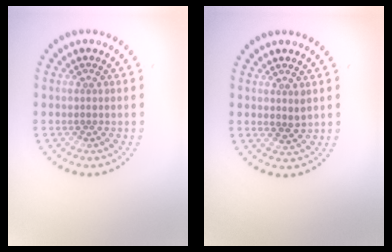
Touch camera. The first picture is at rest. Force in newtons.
{"total": 1.1, "press": 1.0, "slide": 0.5}